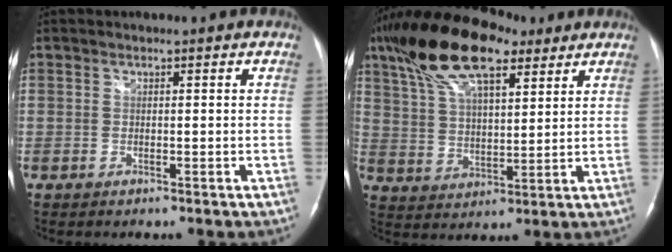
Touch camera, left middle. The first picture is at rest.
{"total": 16.7, "force": [10.6, 5.9, 11.5], "torque": [-0.230, 0.041, 0.197]}